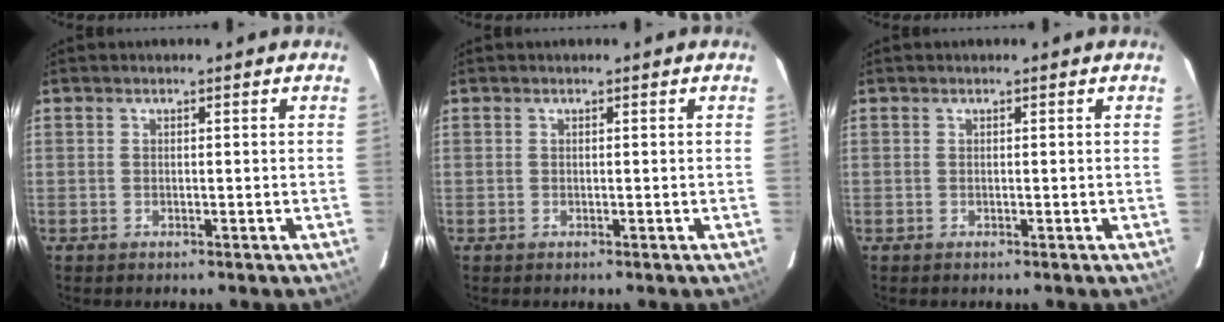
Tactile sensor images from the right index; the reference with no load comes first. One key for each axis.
{"total": 0.0}
{"total": 0.0}